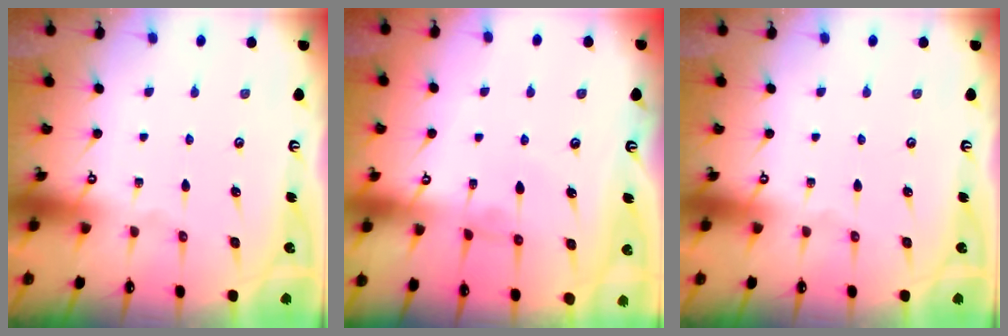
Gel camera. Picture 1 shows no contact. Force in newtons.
{"total": 0.6, "press": 0.4, "slide": 0.5}
{"total": 0.0}